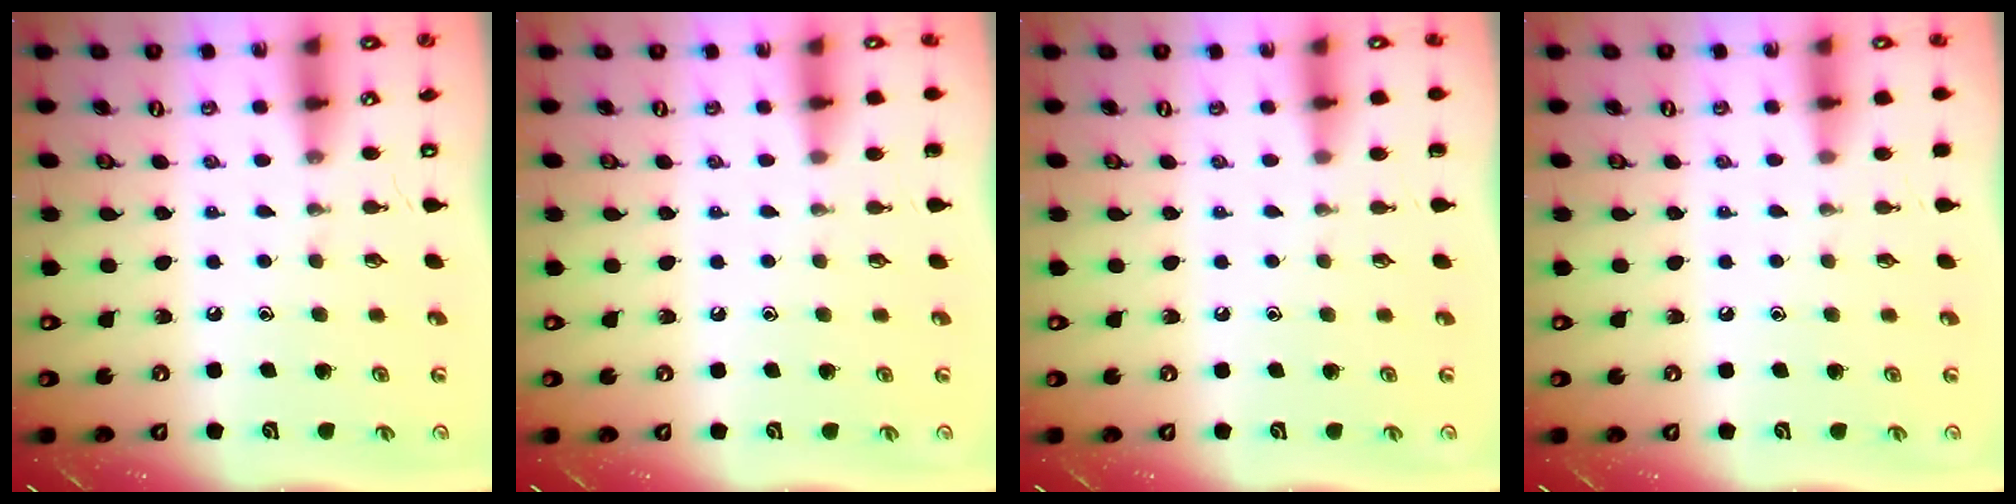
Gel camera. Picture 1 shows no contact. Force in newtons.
{"total": 0.0}
{"total": 0.0}
{"total": 2.8, "press": 2.8, "slide": 0.4}